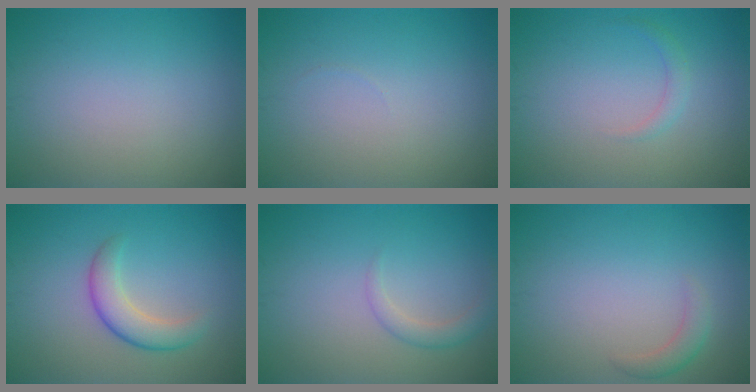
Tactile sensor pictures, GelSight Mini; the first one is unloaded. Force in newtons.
{"total": 0.0}
{"total": 1.1, "press": 1.1, "slide": 0.0}
{"total": 3.4, "press": 3.3, "slide": 0.2}
{"total": 1.7, "press": 1.7, "slide": 0.1}
{"total": 1.5, "press": 1.5, "slide": 0.1}